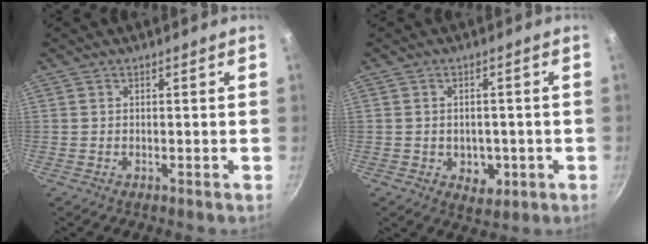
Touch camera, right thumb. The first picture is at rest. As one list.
[{"total": 5.1, "force": [-1.3, 3.9, 3.1], "torque": [-0.027, 0.005, -0.009]}]